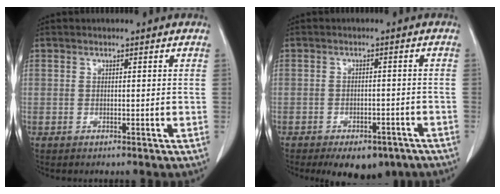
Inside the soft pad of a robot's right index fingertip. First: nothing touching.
{"total": 8.9, "force": [-6.5, 4.4, 4.2], "torque": [-0.041, 0.005, -0.084]}